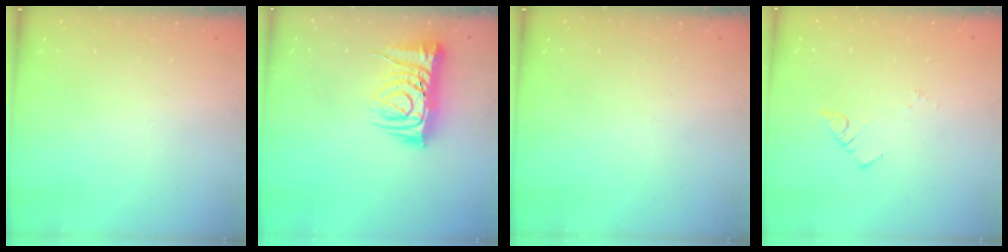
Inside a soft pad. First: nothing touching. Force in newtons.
{"total": 10.1, "press": 10.0, "slide": 1.4}
{"total": 0.0}
{"total": 1.9, "press": 1.9, "slide": 0.1}